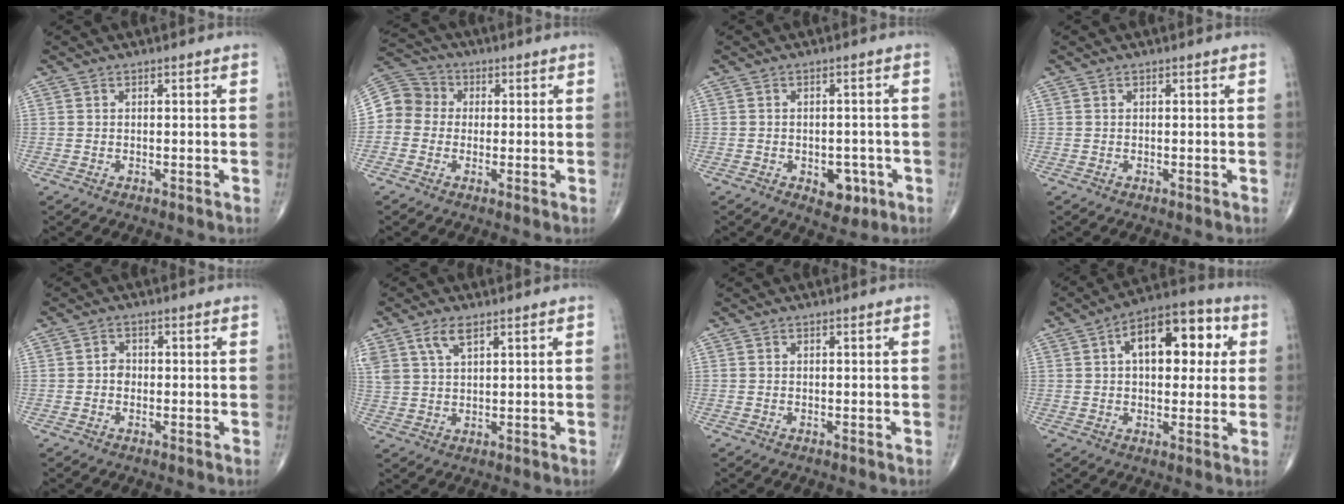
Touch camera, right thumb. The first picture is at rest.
{"total": 7.6, "force": [-0.1, 7.1, 2.5], "torque": [-0.025, 0.025, -0.014]}
{"total": 5.2, "force": [-2.0, 3.3, 3.5], "torque": [-0.023, 0.008, -0.019]}
{"total": 0.0}
{"total": 1.8, "force": [-0.3, 1.5, 0.9], "torque": [-0.003, 0.007, -0.008]}
{"total": 5.8, "force": [3.4, 2.5, 3.9], "torque": [-0.080, -0.004, 0.072]}
{"total": 0.0}
{"total": 15.3, "force": [3.9, 8.3, 12.3], "torque": [-0.142, 0.021, 0.051]}